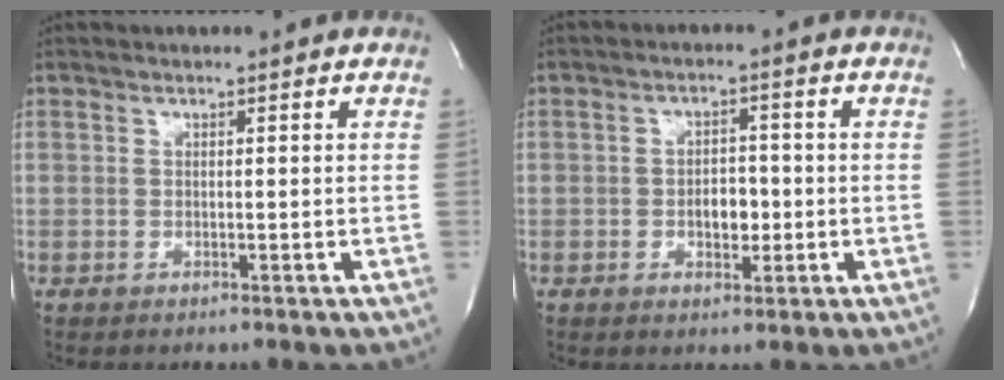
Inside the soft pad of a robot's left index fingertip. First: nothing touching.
{"total": 3.5, "force": [-1.0, 2.0, 2.7], "torque": [-0.044, -0.001, -0.010]}